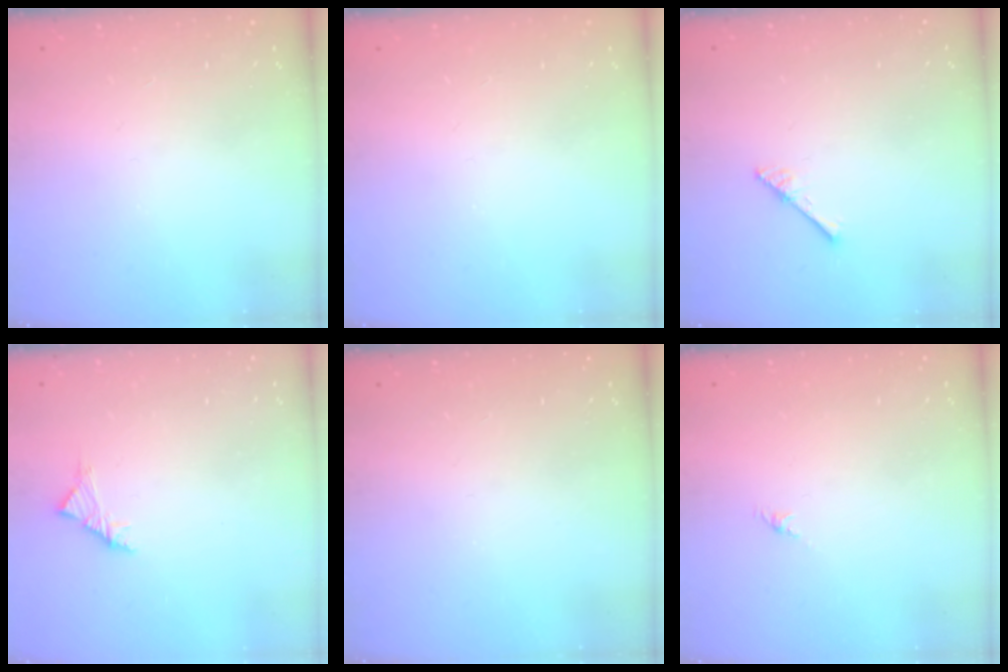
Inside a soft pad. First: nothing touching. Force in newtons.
{"total": 0.0}
{"total": 3.0, "press": 3.0, "slide": 0.3}
{"total": 2.8, "press": 2.6, "slide": 0.8}
{"total": 0.0}
{"total": 0.0}